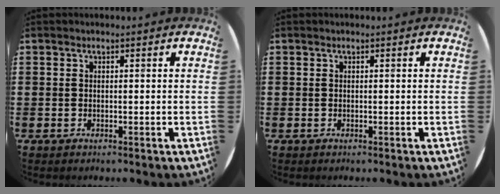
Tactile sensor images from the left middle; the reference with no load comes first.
{"total": 0.0}